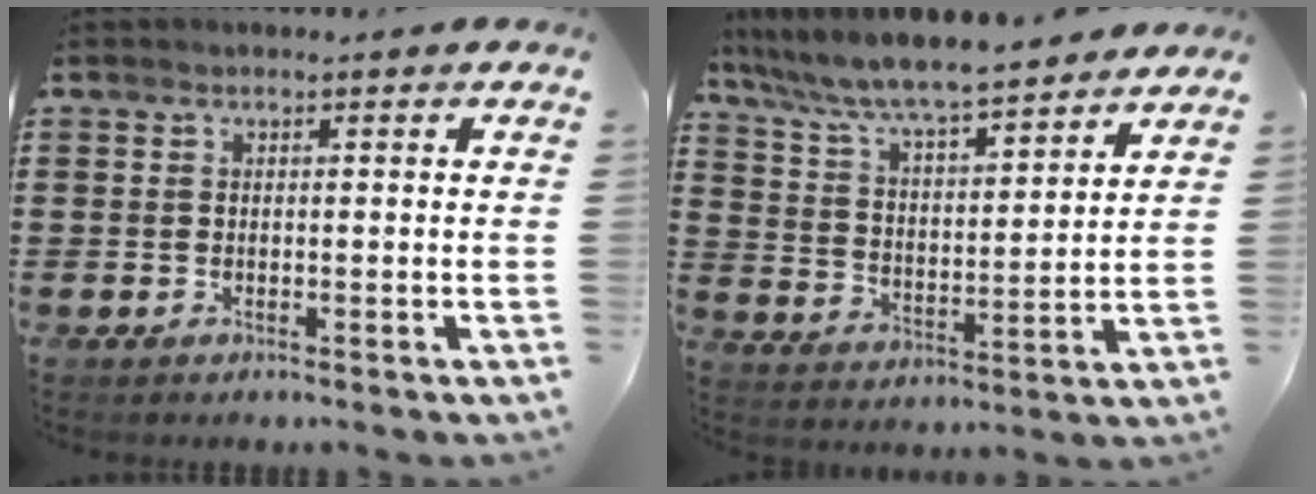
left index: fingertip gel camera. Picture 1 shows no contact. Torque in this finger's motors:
{"motor_torque": [2.14, 0.00, 0.43, 0.21]}